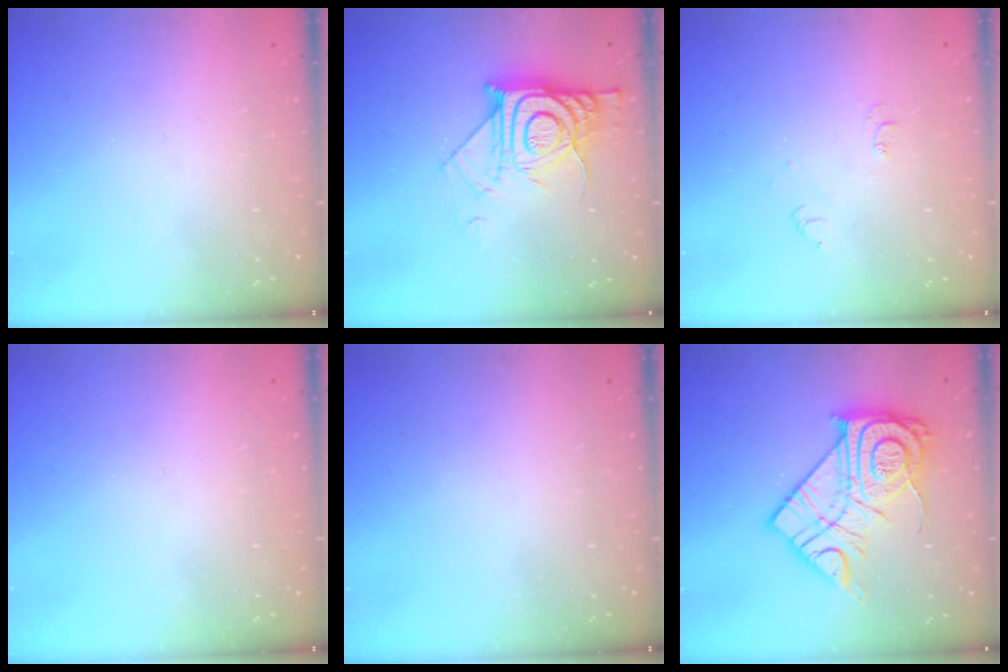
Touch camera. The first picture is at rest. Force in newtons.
{"total": 13.0, "press": 12.9, "slide": 1.1}
{"total": 5.1, "press": 5.0, "slide": 0.6}
{"total": 0.0}
{"total": 0.0}
{"total": 20.7, "press": 20.6, "slide": 1.9}